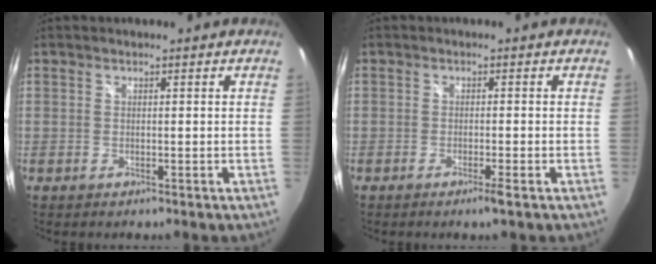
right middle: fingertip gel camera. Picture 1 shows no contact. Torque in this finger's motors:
{"motor_torque": [-0.25, -0.14, 0.04, 0.00]}